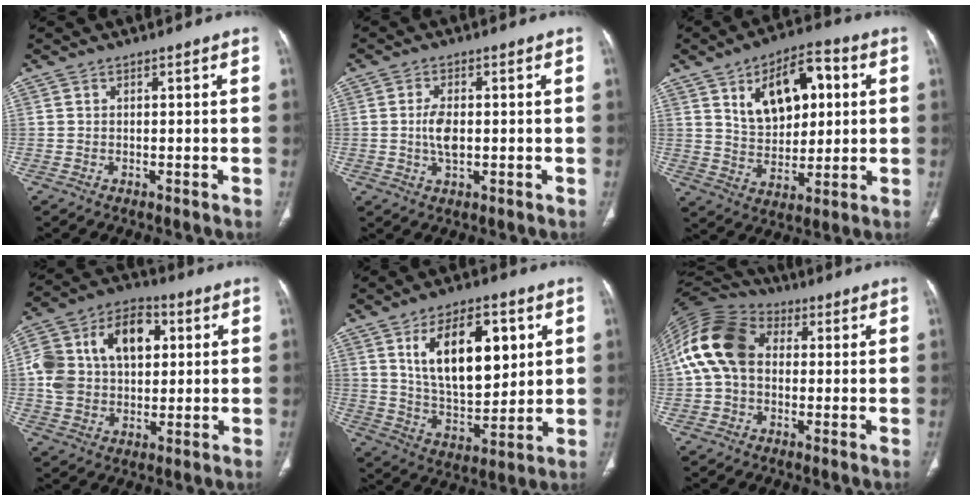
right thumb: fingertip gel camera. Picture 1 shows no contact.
{"total": 4.7, "force": [-0.1, 2.5, 4.1], "torque": [-0.079, 0.000, -0.002]}
{"total": 15.4, "force": [4.7, 8.8, 11.6], "torque": [-0.146, 0.000, 0.081]}
{"total": 18.8, "force": [3.6, 12.8, 13.3], "torque": [-0.227, 0.023, 0.062]}
{"total": 18.3, "force": [6.1, 9.4, 14.5], "torque": [-0.197, -0.028, 0.116]}
{"total": 15.8, "force": [1.7, 11.4, 10.8], "torque": [-0.213, 0.039, 0.021]}